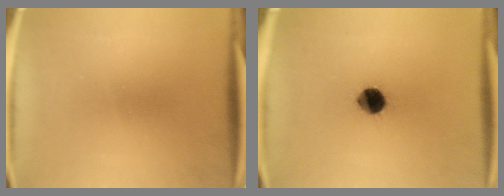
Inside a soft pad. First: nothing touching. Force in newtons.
{"total": 7.5}